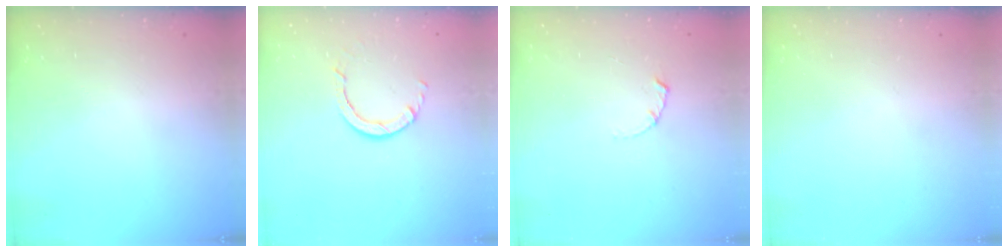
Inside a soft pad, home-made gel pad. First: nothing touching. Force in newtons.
{"total": 3.0, "press": 3.0, "slide": 0.4}
{"total": 1.7, "press": 1.6, "slide": 0.3}
{"total": 0.0}